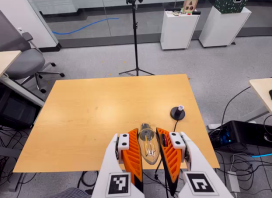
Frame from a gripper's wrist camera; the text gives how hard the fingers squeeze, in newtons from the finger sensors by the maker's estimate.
{"total": 22.2, "left": 23.9, "right": 20.6}